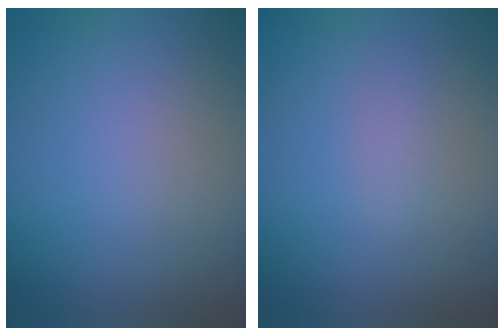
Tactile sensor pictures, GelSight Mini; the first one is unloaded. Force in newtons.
{"total": 0.8, "press": 0.8, "slide": 0.0}